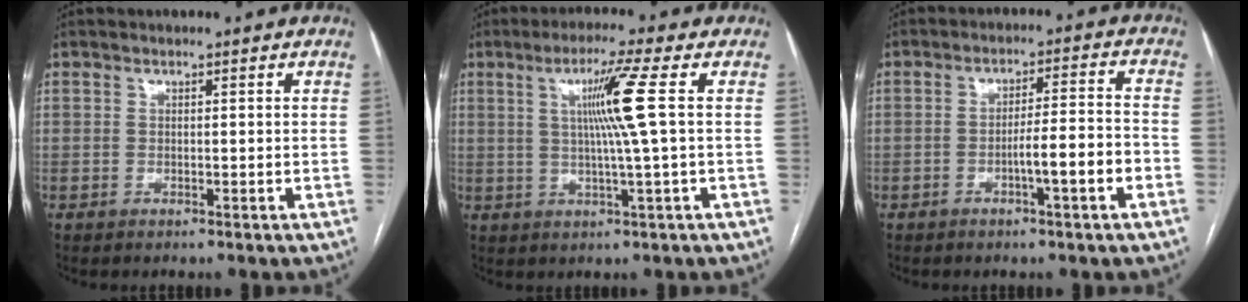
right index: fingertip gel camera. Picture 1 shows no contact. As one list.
[{"total": 7.9, "force": [1.5, -2.0, 7.5], "torque": [-0.136, 0.002, 0.034]}, {"total": 6.7, "force": [-2.7, 0.1, 6.2], "torque": [-0.095, 0.014, -0.038]}]